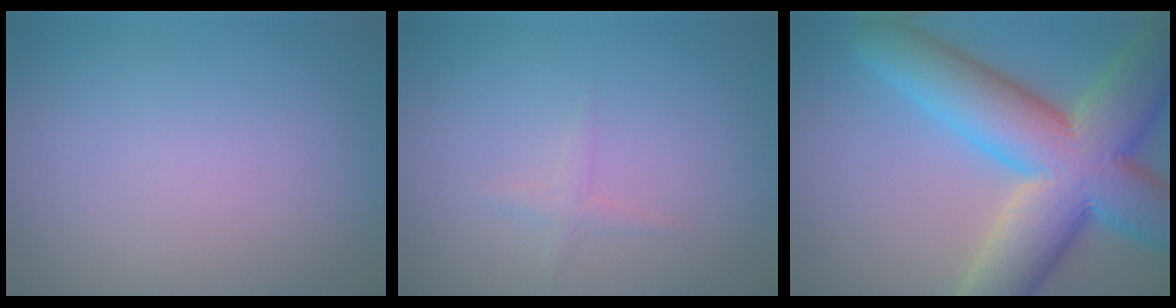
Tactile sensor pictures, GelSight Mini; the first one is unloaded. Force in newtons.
{"total": 0.8, "press": 0.8, "slide": 0.1}
{"total": 14.0, "press": 14.0, "slide": 0.9}